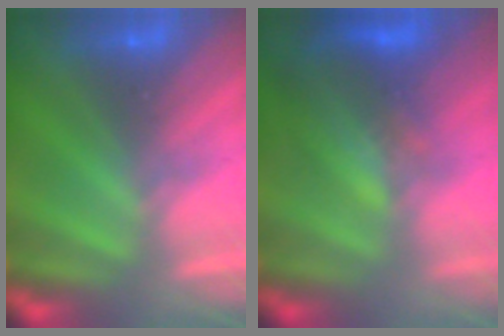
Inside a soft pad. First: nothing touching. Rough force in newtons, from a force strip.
{"total": 3.6}